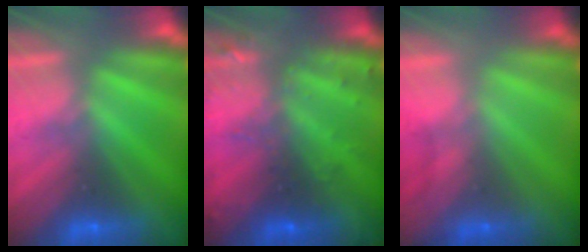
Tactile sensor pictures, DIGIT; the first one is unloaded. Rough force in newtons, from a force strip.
{"total": 2.9}
{"total": 1.7}